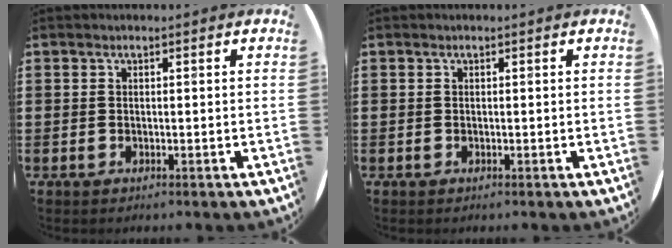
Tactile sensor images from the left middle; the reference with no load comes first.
{"total": 0.0}